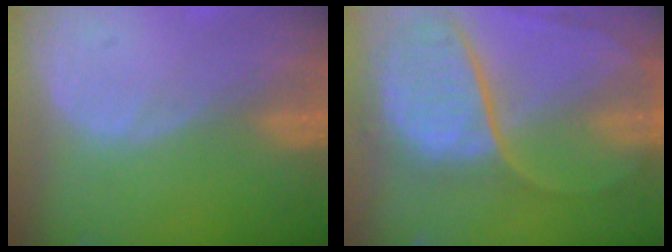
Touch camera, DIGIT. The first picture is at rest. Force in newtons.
{"total": 11.0, "press": 9.2, "slide": 6.1}